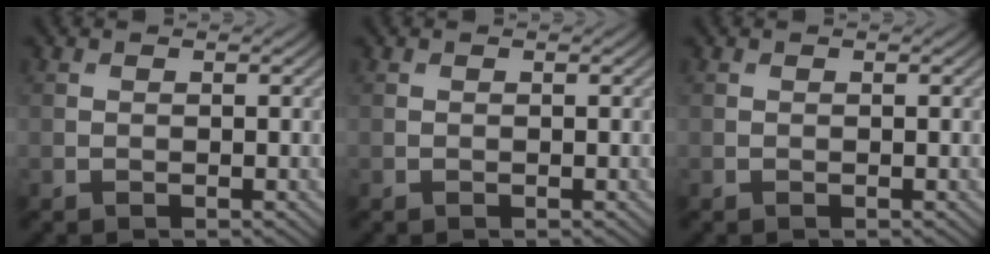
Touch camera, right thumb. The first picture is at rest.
{"total": 0.0}
{"total": 0.0}